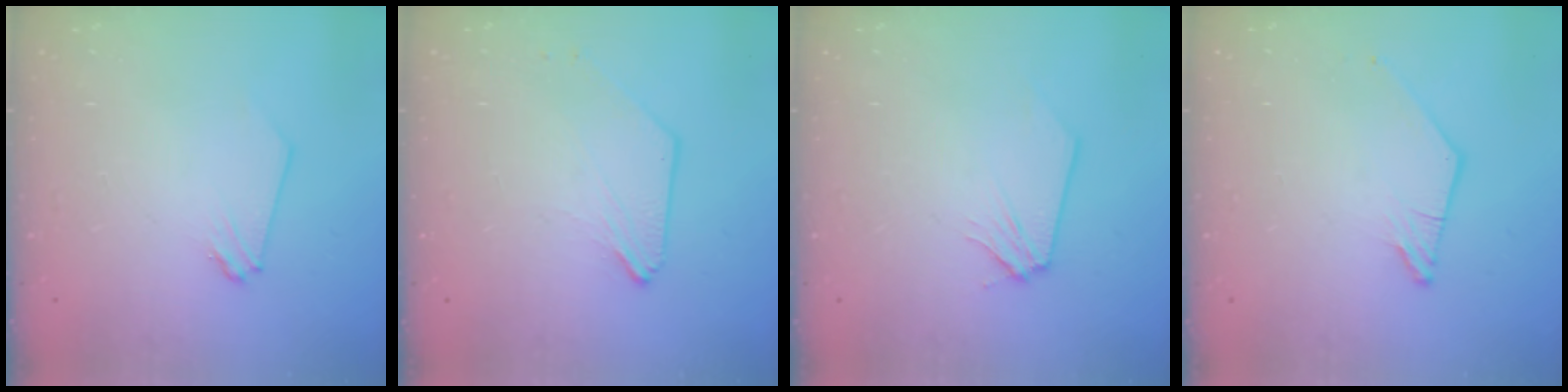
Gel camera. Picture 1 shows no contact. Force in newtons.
{"total": 1.7, "press": 1.6, "slide": 0.3}
{"total": 0.0}
{"total": 0.7, "press": 0.7, "slide": 0.2}